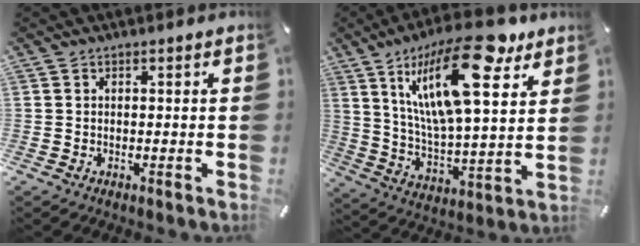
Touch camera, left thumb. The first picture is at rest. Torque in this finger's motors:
{"motor_torque": [3.25, 1.76, 2.02, -0.75, 0.86]}